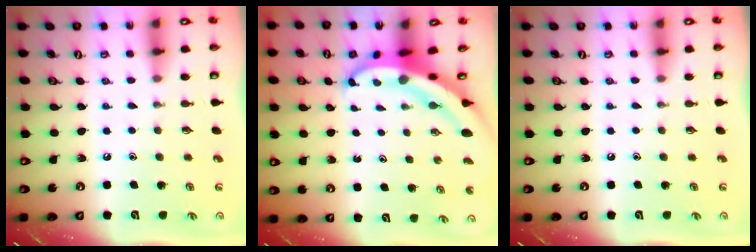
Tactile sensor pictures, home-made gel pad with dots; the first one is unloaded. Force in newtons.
{"total": 5.7, "press": 5.7, "slide": 0.7}
{"total": 0.0}